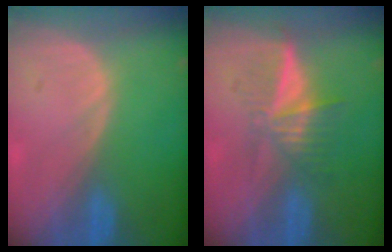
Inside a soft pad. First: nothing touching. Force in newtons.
{"total": 6.3, "press": 5.3, "slide": 3.5}